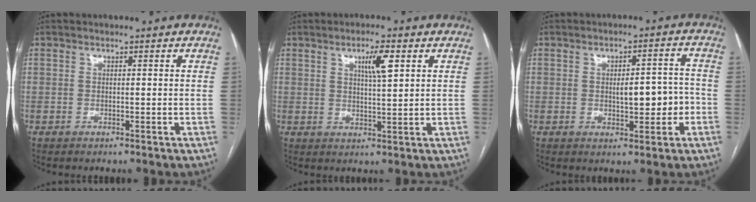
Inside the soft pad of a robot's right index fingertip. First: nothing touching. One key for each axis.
{"total": 4.9, "fx": 2.2, "fy": 0.6, "fz": 4.3, "tx": -0.074, "ty": 0.001, "tz": 0.037}
{"total": 5.9, "fx": -1.0, "fy": 2.2, "fz": 5.4, "tx": -0.075, "ty": 0.017, "tz": -0.005}